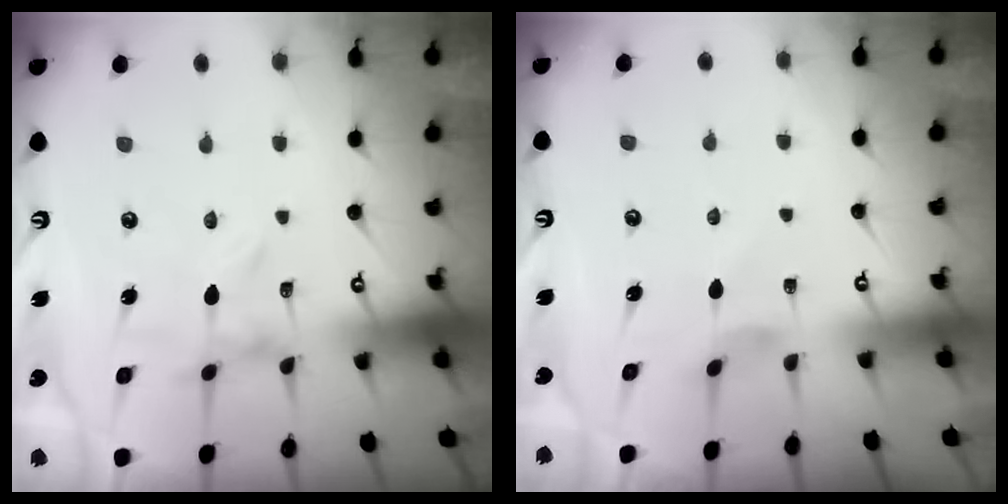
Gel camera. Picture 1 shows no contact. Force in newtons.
{"total": 0.9, "press": 0.8, "slide": 0.3}